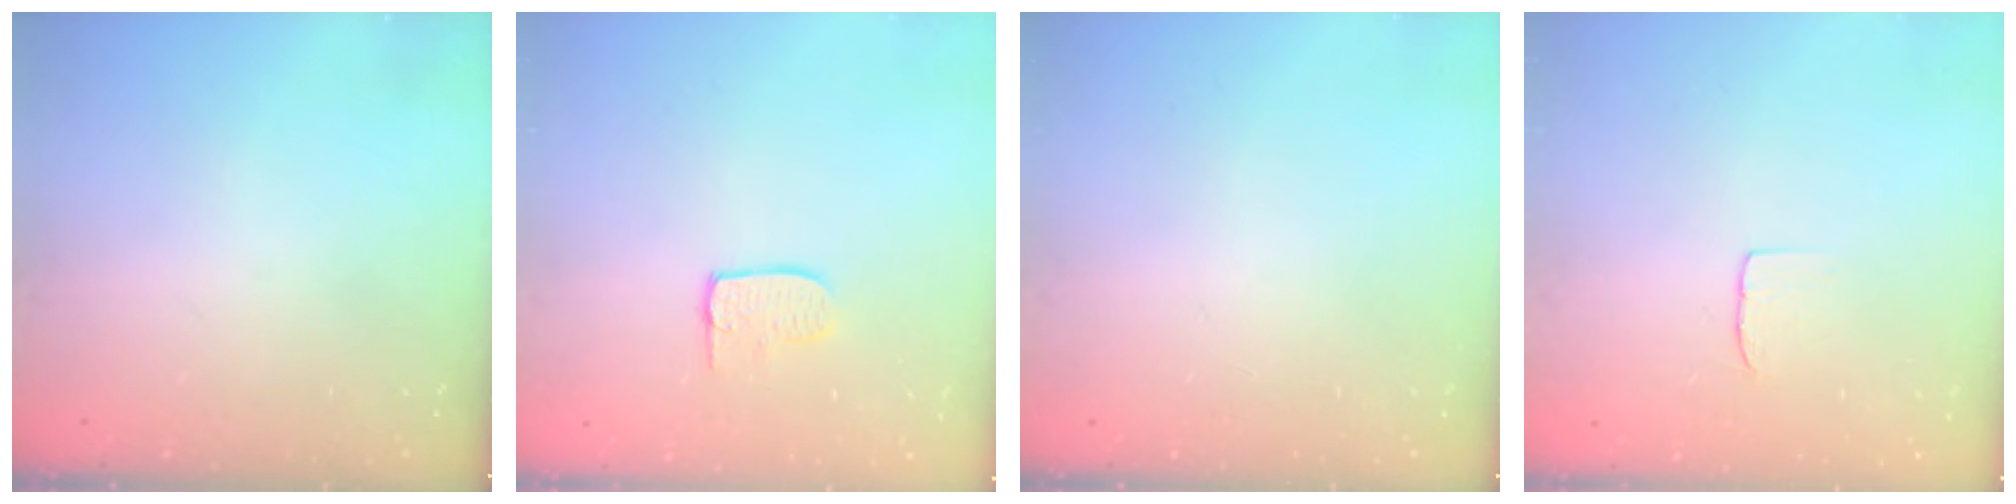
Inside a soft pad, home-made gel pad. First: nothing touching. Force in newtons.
{"total": 7.7, "press": 7.7, "slide": 0.6}
{"total": 0.0}
{"total": 3.9, "press": 3.9, "slide": 0.3}